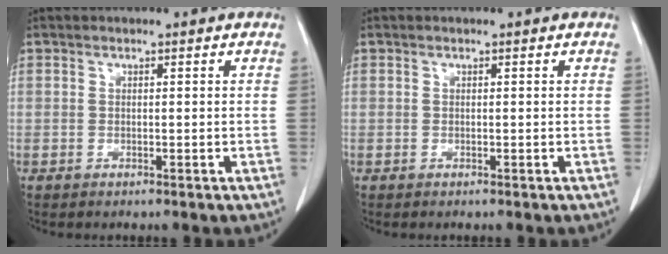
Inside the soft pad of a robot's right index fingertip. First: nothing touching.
{"total": 0.0}